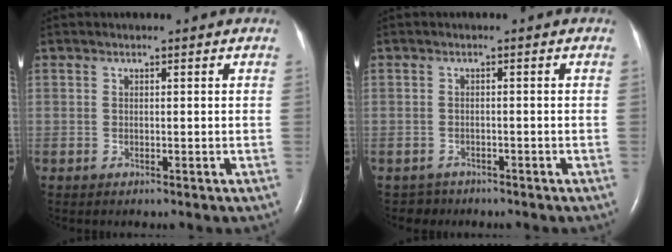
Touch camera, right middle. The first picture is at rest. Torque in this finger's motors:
{"motor_torque": [-0.12, -0.06, -0.02, 0.01]}